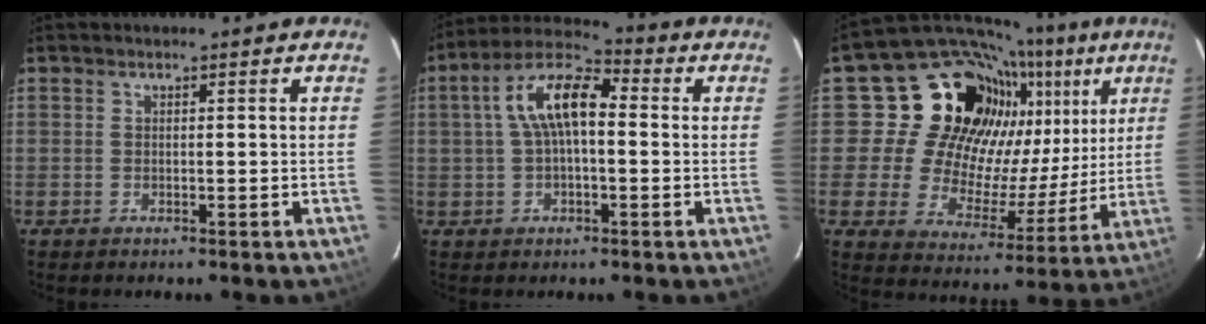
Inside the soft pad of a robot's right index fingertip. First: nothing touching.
{"total": 10.4, "force": [0.9, 4.7, 9.2], "torque": [-0.179, 0.032, 0.009]}
{"total": 26.1, "force": [13.0, 18.7, 12.7], "torque": [-0.233, 0.022, 0.221]}